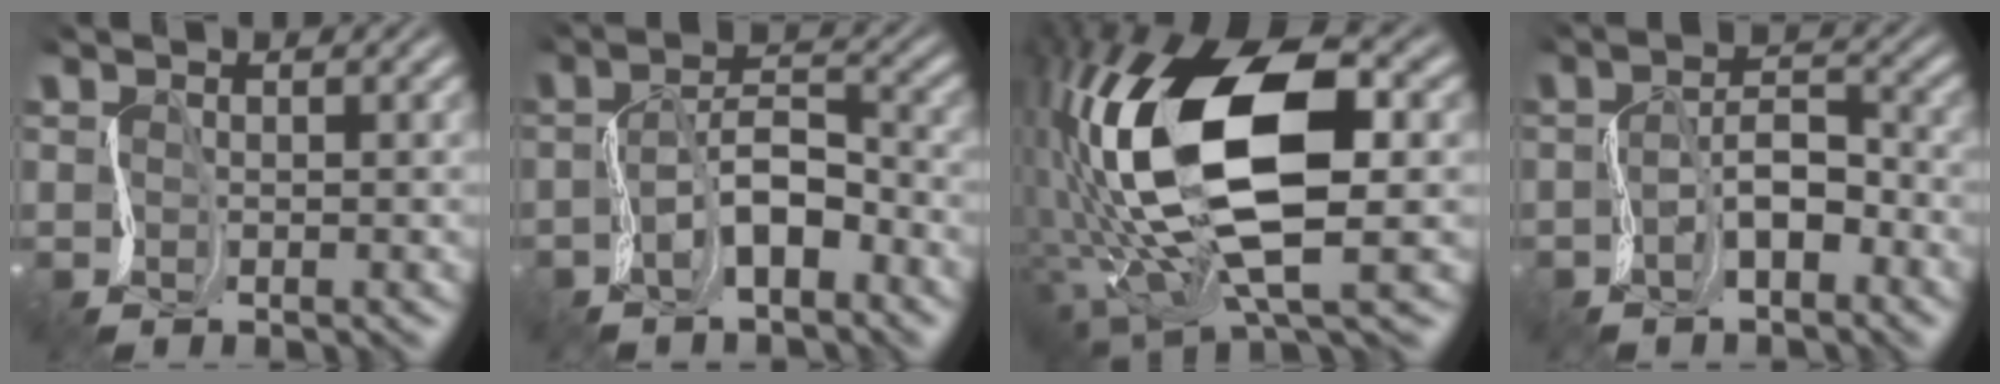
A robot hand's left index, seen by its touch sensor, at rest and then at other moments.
{"total": 3.0, "force": [-2.1, 1.1, 1.8], "torque": [-0.054, 0.018, -0.042]}
{"total": 12.6, "force": [-0.4, 6.0, 11.1], "torque": [-0.235, 0.007, -0.009]}
{"total": 1.8, "force": [-1.4, 0.7, 0.9], "torque": [-0.038, 0.015, -0.029]}